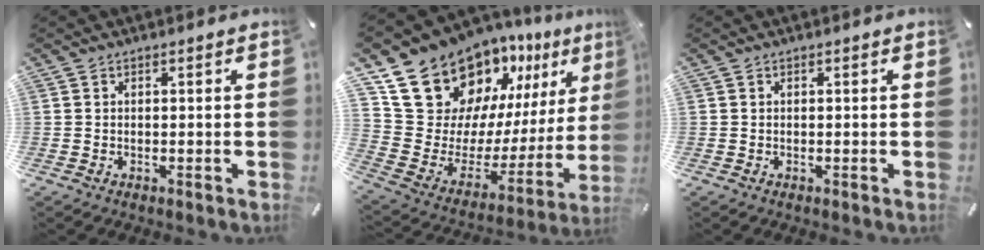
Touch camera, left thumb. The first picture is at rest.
{"total": 19.9, "force": [15.5, 10.6, 6.4], "torque": [-0.104, -0.139, 0.287]}
{"total": 0.0}